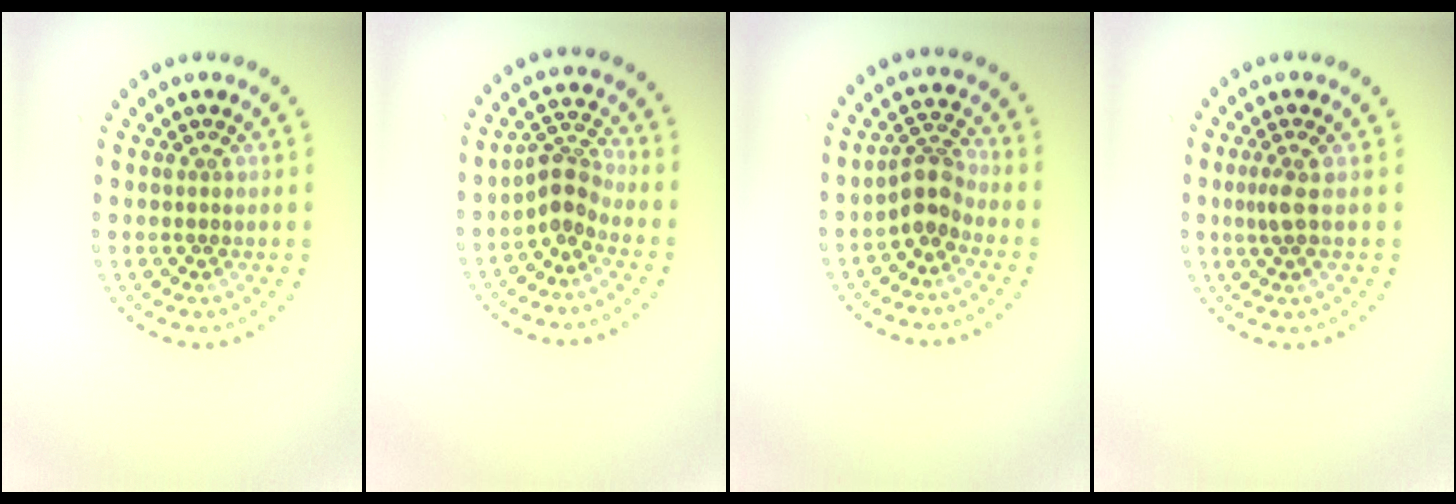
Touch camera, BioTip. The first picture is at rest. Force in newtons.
{"total": 2.6, "press": 1.8, "slide": 1.8}
{"total": 2.7, "press": 2.1, "slide": 1.7}
{"total": 1.9, "press": 1.5, "slide": 1.2}